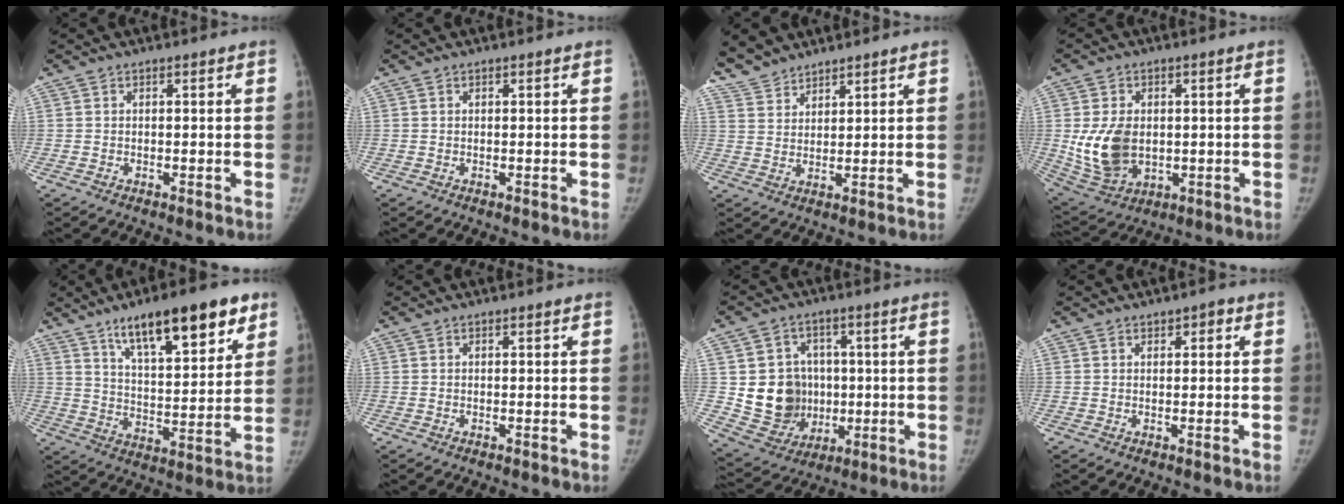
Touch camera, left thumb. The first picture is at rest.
{"total": 0.0}
{"total": 5.7, "force": [5.3, 2.0, 0.9], "torque": [-0.010, -0.017, 0.112]}
{"total": 12.0, "force": [0.1, 8.4, 8.6], "torque": [-0.145, -0.010, 0.023]}
{"total": 19.4, "force": [11.6, 6.3, 14.1], "torque": [-0.178, -0.041, 0.187]}
{"total": 0.0}
{"total": 13.2, "force": [0.3, 11.9, 5.8], "torque": [-0.059, -0.001, 0.029]}
{"total": 1.6, "force": [0.8, 0.9, 1.1], "torque": [-0.008, 0.000, 0.009]}